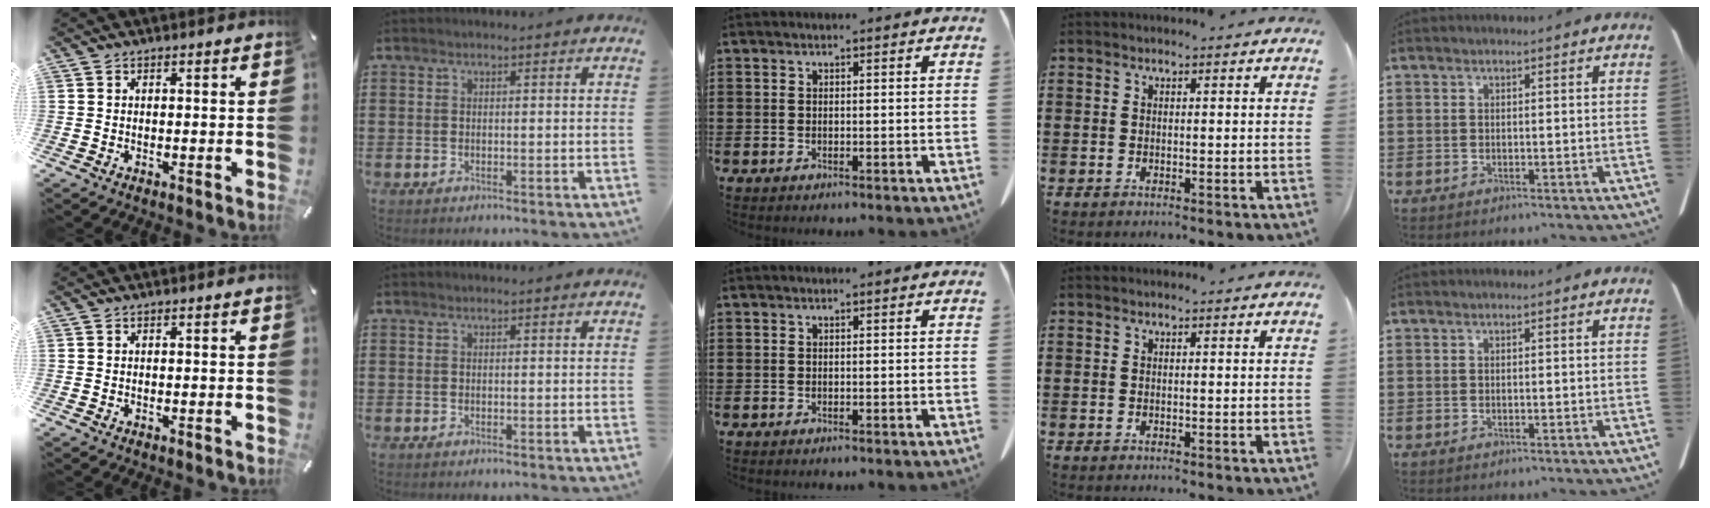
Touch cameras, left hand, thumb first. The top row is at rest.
{}